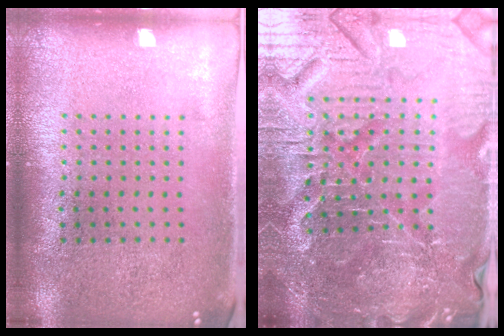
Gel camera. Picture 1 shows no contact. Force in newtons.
{"total": 5.8, "press": 5.5, "slide": 1.9}